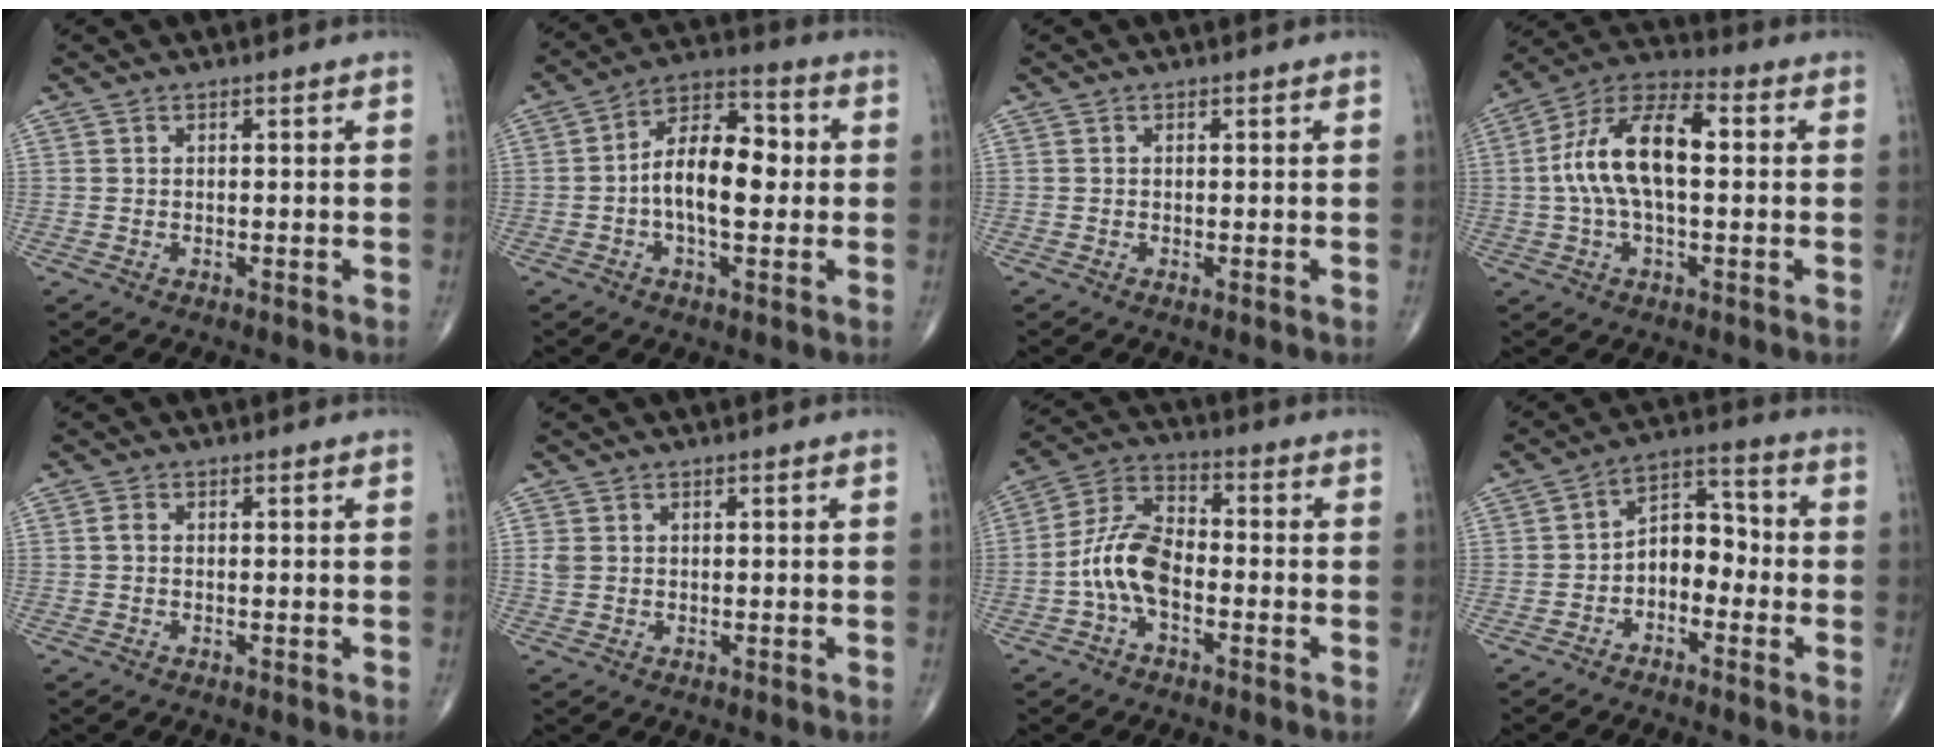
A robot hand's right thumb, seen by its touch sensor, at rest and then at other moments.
{"total": 12.6, "force": [-0.4, 6.5, 10.8], "torque": [-0.170, 0.031, -0.014]}
{"total": 0.0}
{"total": 14.7, "force": [1.0, 6.9, 12.9], "torque": [-0.245, 0.040, 0.011]}
{"total": 1.1, "force": [0.0, 0.7, 0.8], "torque": [-0.011, 0.001, -0.002]}
{"total": 1.8, "force": [0.4, 1.5, 0.9], "torque": [-0.019, 0.000, 0.013]}
{"total": 9.9, "force": [-2.5, 5.5, 7.9], "torque": [-0.153, 0.040, -0.058]}
{"total": 7.9, "force": [-2.2, 5.2, 5.5], "torque": [-0.062, 0.042, -0.051]}